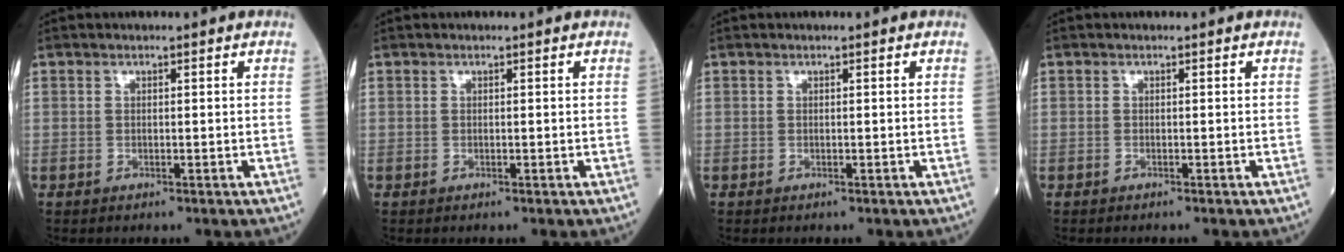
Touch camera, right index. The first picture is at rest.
{"total": 0.0}
{"total": 0.0}
{"total": 0.5, "force": [-0.5, 0.0, 0.2], "torque": [0.003, 0.000, -0.009]}